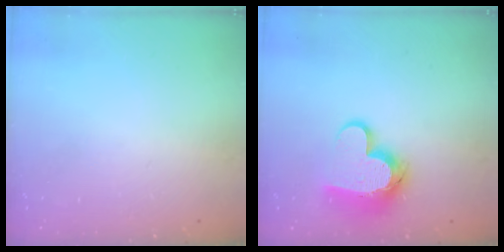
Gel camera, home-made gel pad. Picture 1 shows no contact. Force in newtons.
{"total": 13.2, "press": 13.2, "slide": 0.9}